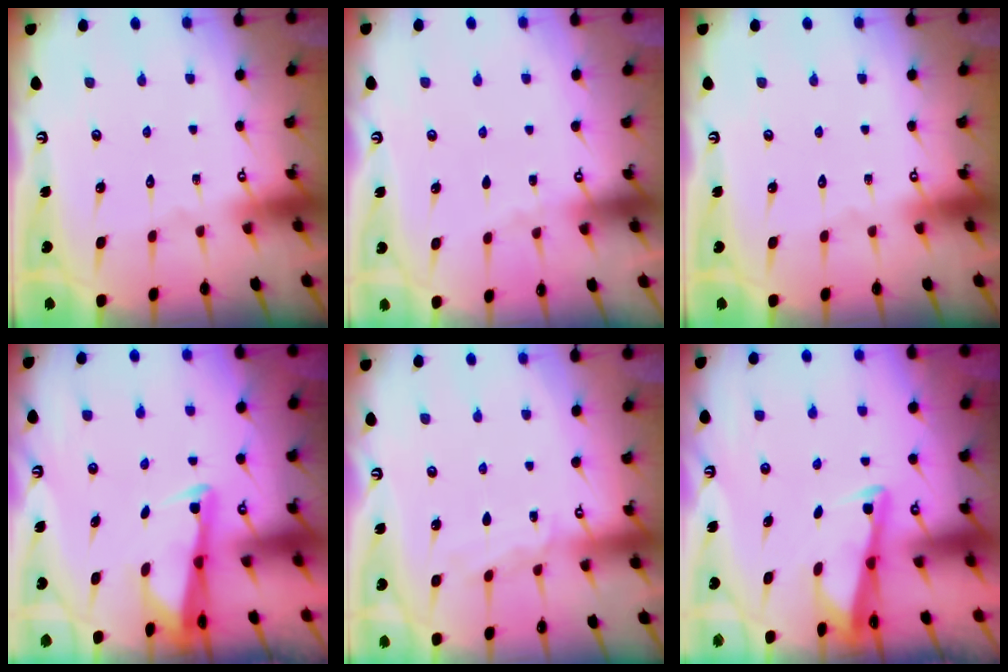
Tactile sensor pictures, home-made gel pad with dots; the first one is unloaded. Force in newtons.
{"total": 2.4, "press": 2.4, "slide": 0.5}
{"total": 0.0}
{"total": 2.6, "press": 2.5, "slide": 0.6}
{"total": 5.0, "press": 5.0, "slide": 0.5}
{"total": 3.0, "press": 2.9, "slide": 0.3}